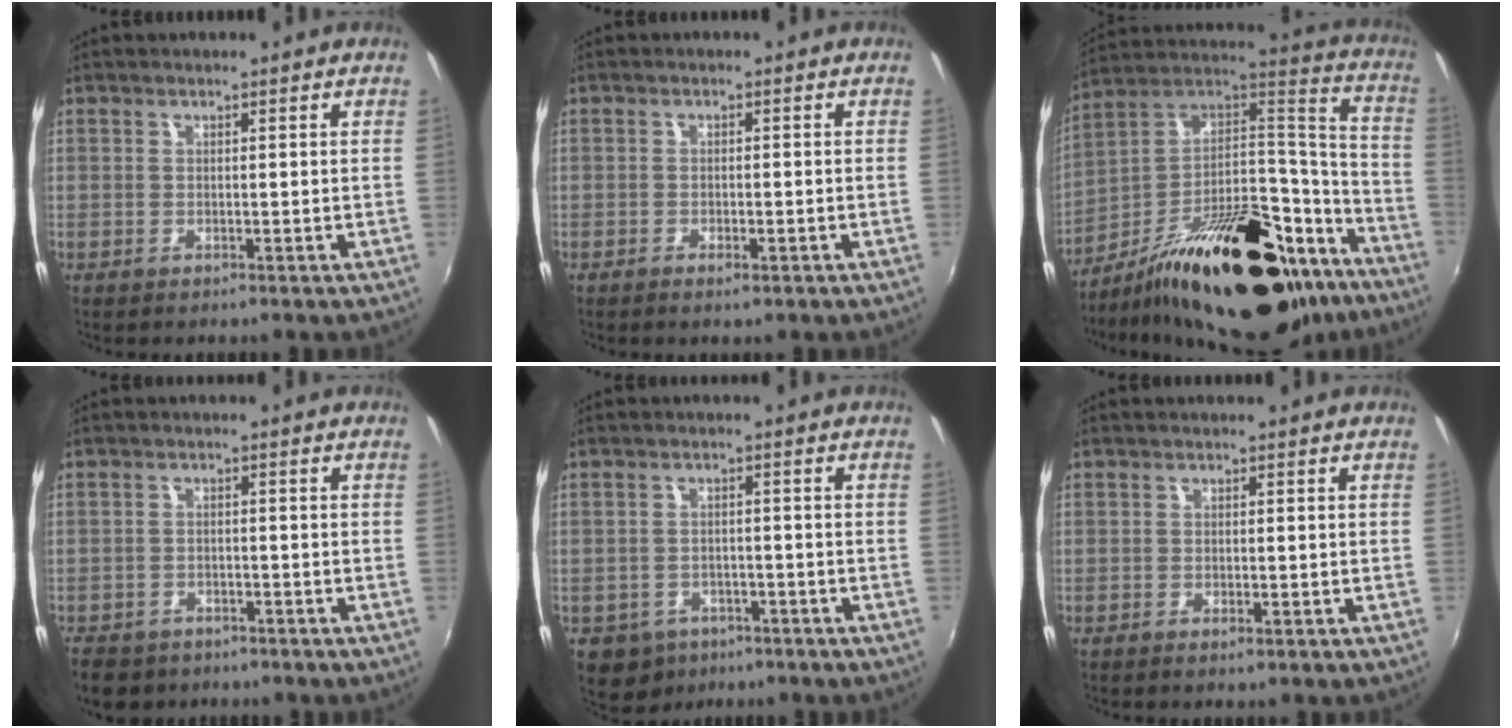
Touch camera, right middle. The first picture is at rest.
{"total": 1.9, "force": [-1.2, 0.6, 1.3], "torque": [-0.026, -0.001, -0.020]}
{"total": 33.8, "force": [-21.6, 14.0, 21.9], "torque": [-0.325, 0.037, -0.314]}
{"total": 8.3, "force": [-6.0, 4.8, 3.0], "torque": [-0.087, -0.010, -0.093]}
{"total": 7.9, "force": [-4.6, 5.9, 2.6], "torque": [-0.075, 0.000, -0.057]}
{"total": 1.2, "force": [-0.8, 0.4, 0.8], "torque": [-0.014, 0.000, -0.013]}